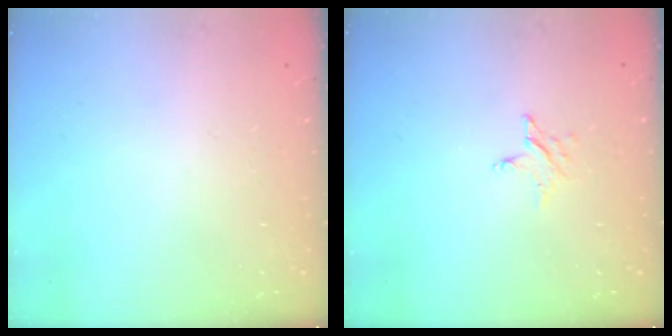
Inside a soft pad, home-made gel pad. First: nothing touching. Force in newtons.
{"total": 3.0, "press": 3.0, "slide": 0.3}